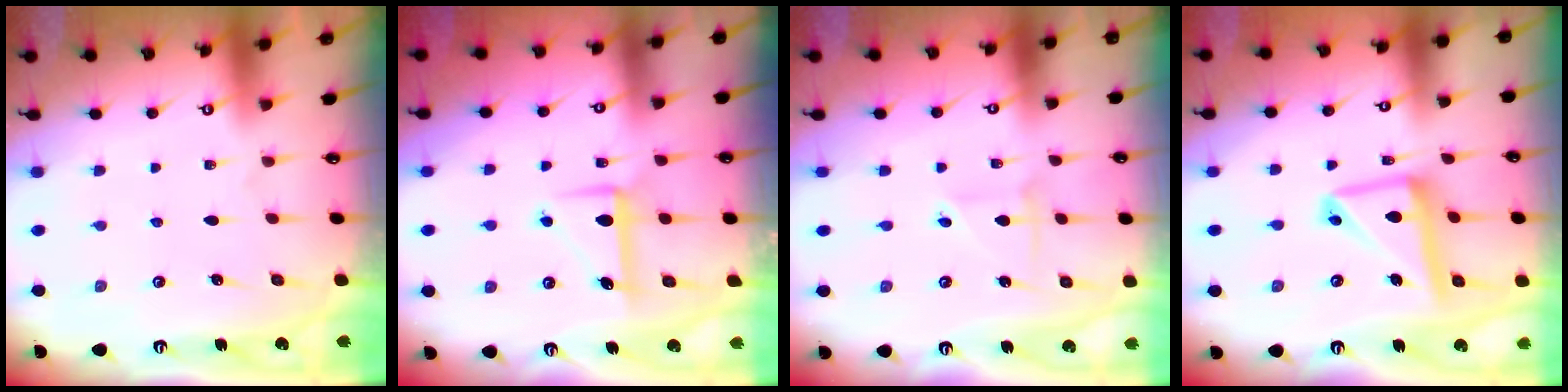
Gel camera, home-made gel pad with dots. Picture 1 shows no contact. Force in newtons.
{"total": 6.8, "press": 6.8, "slide": 0.2}
{"total": 2.7, "press": 2.6, "slide": 0.3}
{"total": 14.4, "press": 14.3, "slide": 1.4}